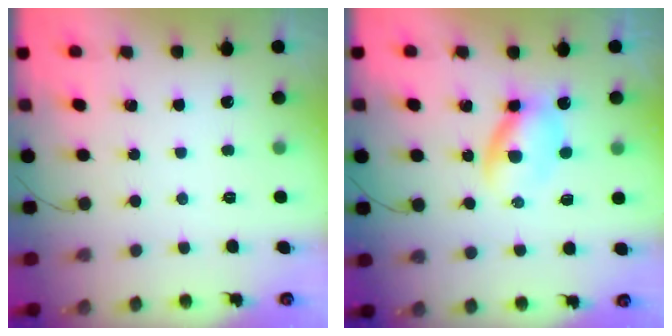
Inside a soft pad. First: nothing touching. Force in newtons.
{"total": 4.8, "press": 4.7, "slide": 0.6}